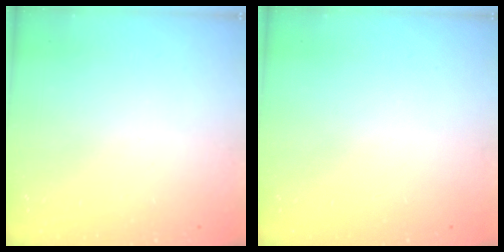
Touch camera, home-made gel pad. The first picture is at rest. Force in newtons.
{"total": 0.0}